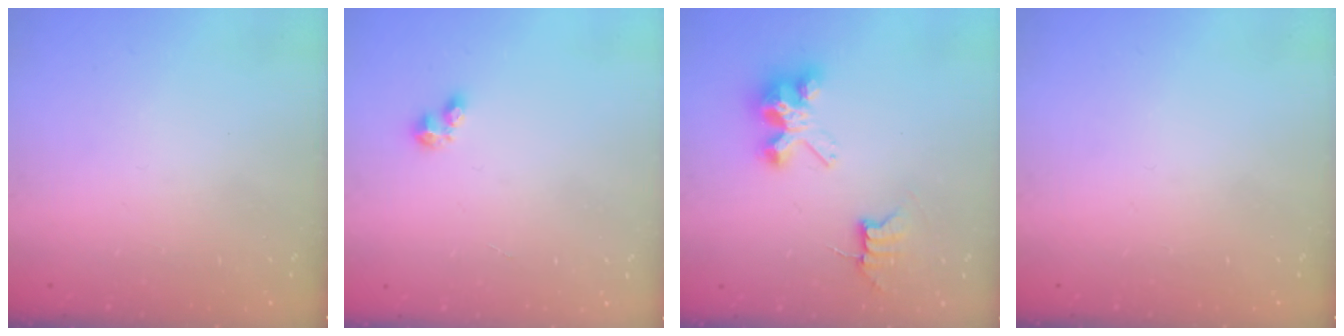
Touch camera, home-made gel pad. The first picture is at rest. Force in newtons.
{"total": 3.0, "press": 3.0, "slide": 0.4}
{"total": 7.3, "press": 7.3, "slide": 0.6}
{"total": 0.0}